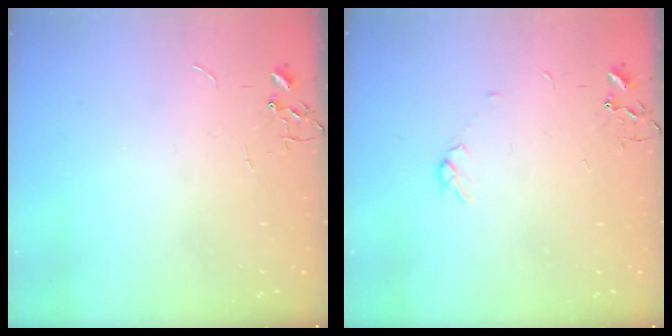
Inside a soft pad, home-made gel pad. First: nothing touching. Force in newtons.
{"total": 2.9, "press": 2.8, "slide": 0.5}